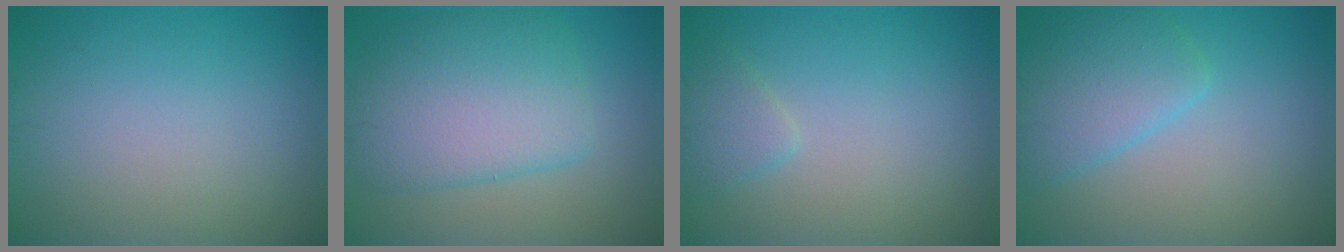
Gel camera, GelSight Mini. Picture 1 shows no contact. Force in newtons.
{"total": 7.4, "press": 7.4, "slide": 0.3}
{"total": 1.7, "press": 1.7, "slide": 0.2}
{"total": 4.2, "press": 4.2, "slide": 0.3}